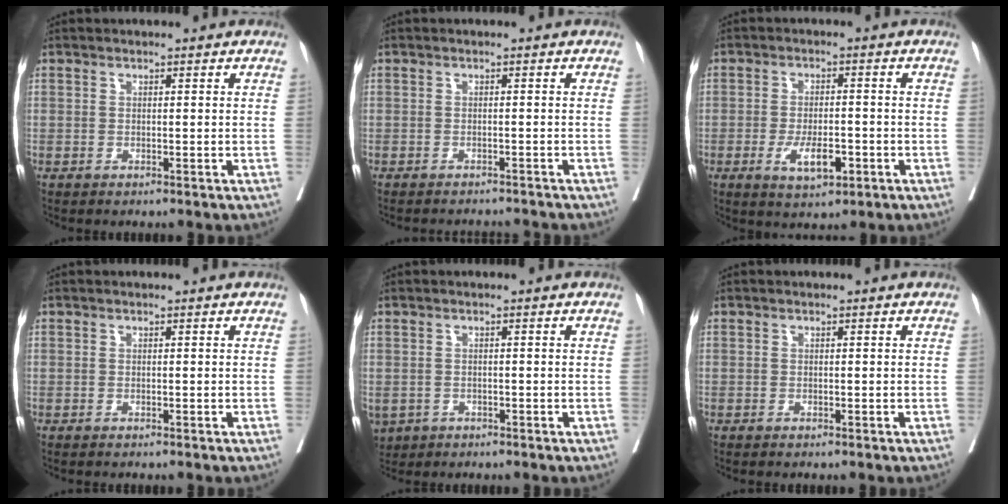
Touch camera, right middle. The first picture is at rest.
{"total": 6.0, "force": [-5.9, 0.2, 1.1], "torque": [-0.011, -0.003, -0.070]}
{"total": 5.8, "force": [-2.3, 2.0, 4.9], "torque": [-0.086, -0.003, -0.031]}
{"total": 1.1, "force": [-0.9, -0.1, 0.6], "torque": [-0.002, 0.005, -0.011]}
{"total": 5.8, "force": [-2.9, 4.5, 2.3], "torque": [-0.063, -0.005, -0.042]}
{"total": 0.6, "force": [-0.5, -0.1, 0.3], "torque": [-0.002, 0.003, -0.008]}